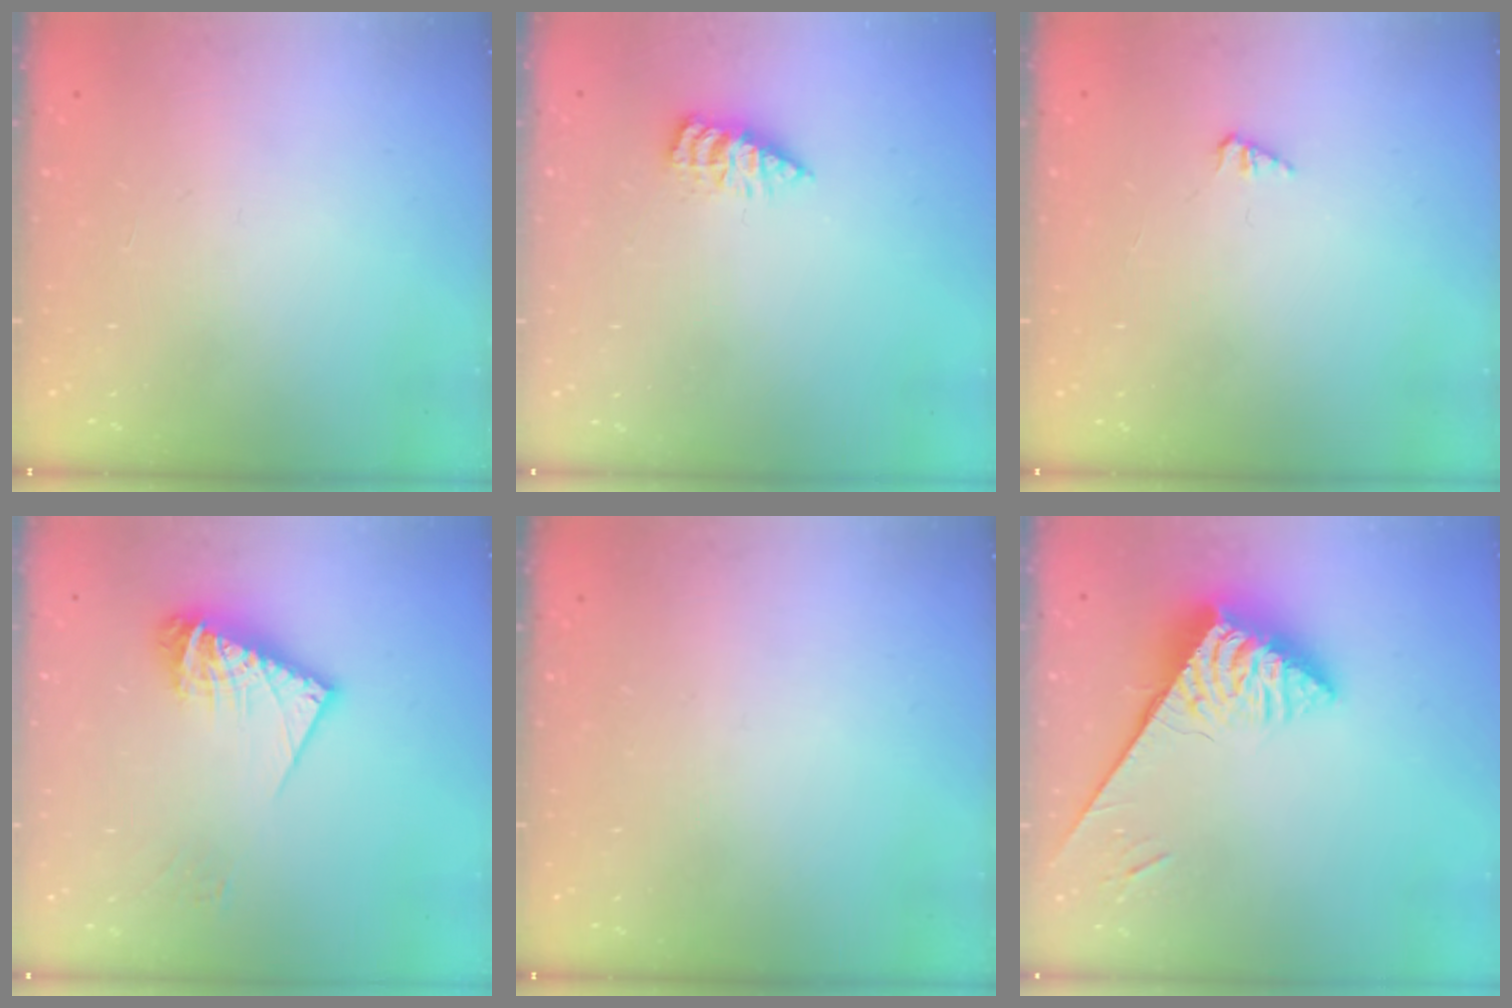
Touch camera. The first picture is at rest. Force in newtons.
{"total": 2.9, "press": 2.8, "slide": 0.4}
{"total": 1.3, "press": 1.3, "slide": 0.1}
{"total": 11.3, "press": 11.2, "slide": 1.4}
{"total": 0.0}
{"total": 5.6, "press": 5.6, "slide": 0.4}